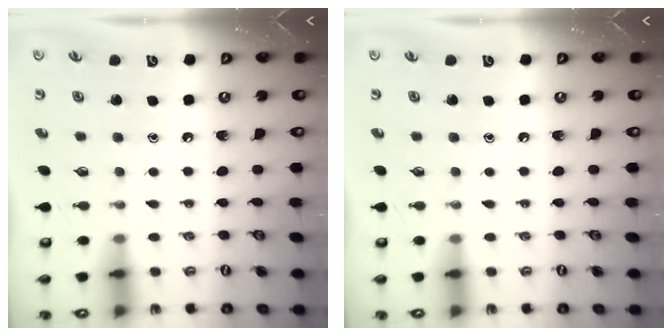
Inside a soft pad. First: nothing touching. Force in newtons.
{"total": 0.0}